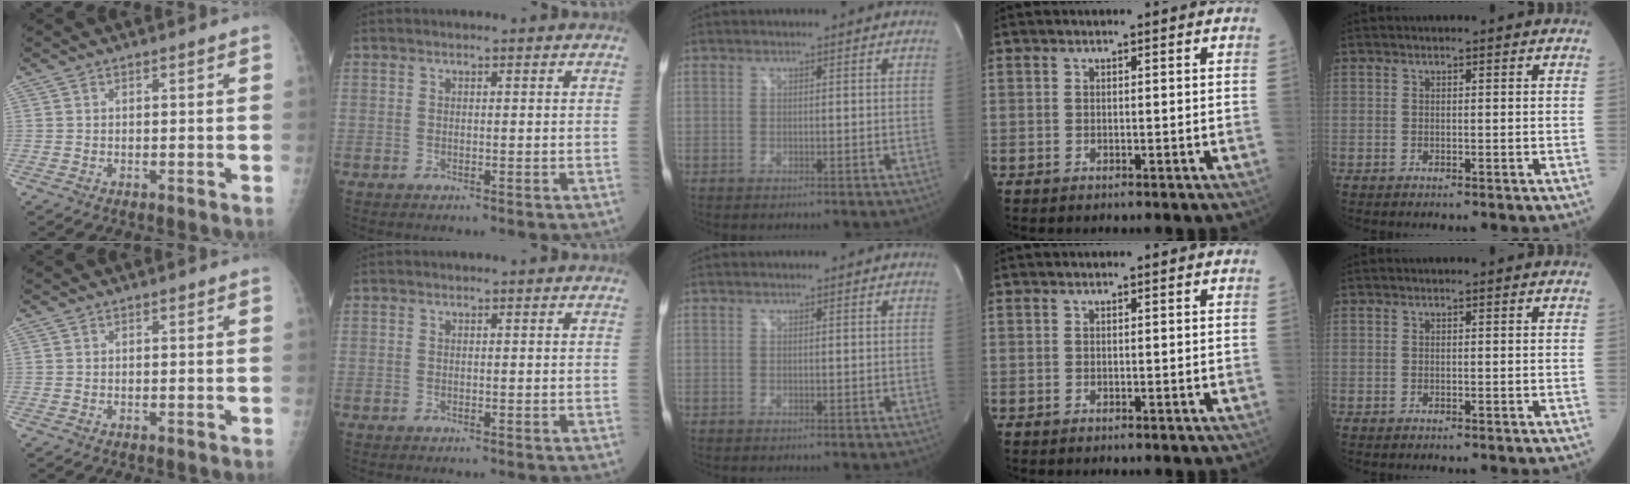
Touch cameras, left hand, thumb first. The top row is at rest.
{}